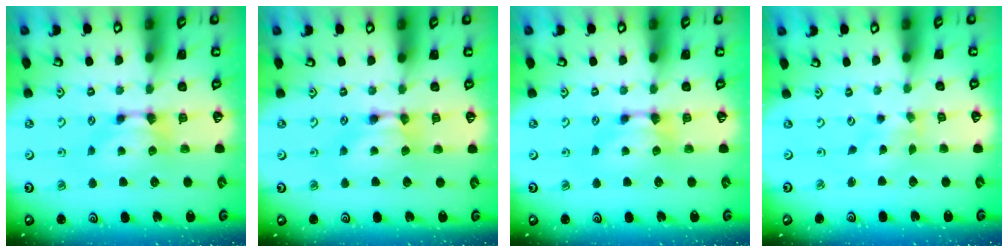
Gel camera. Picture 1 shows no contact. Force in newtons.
{"total": 1.6, "press": 1.6, "slide": 0.2}
{"total": 0.0}
{"total": 3.5, "press": 3.4, "slide": 0.8}